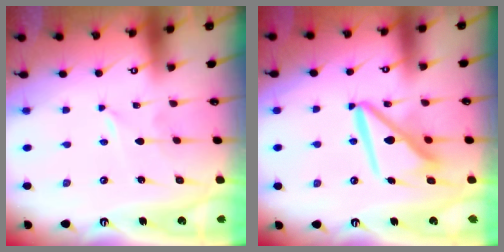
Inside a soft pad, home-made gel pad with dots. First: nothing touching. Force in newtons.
{"total": 11.5, "press": 11.4, "slide": 1.4}